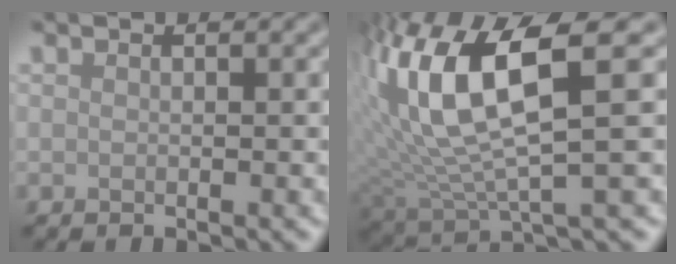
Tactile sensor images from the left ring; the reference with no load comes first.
{"total": 10.8, "force": [2.5, 3.4, 9.9], "torque": [-0.201, 0.006, 0.051]}